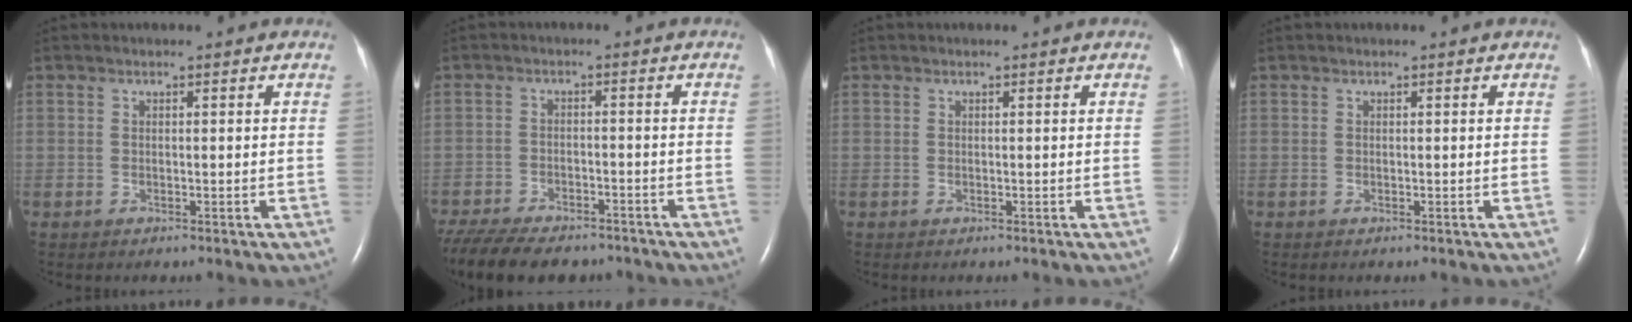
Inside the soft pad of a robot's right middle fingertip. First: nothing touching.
{"total": 16.6, "force": [-13.4, 6.3, 7.5], "torque": [-0.194, -0.024, -0.192]}
{"total": 0.0}
{"total": 0.0}